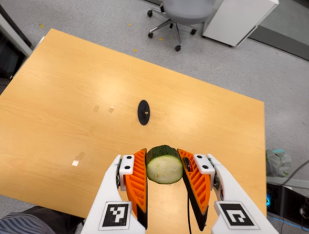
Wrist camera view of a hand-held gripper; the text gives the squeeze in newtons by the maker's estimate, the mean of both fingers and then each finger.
{"total": 10.4, "left": 9.9, "right": 11.0}